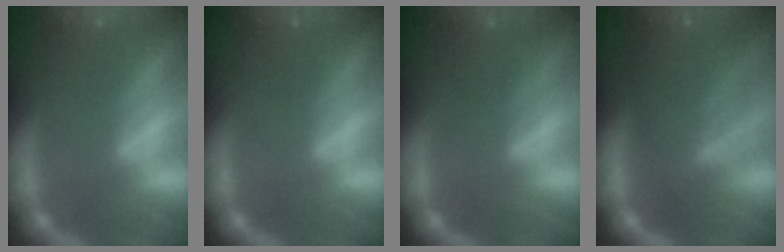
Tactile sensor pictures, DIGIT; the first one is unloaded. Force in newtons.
{"total": 0.9}
{"total": 2.5}
{"total": 8.1}